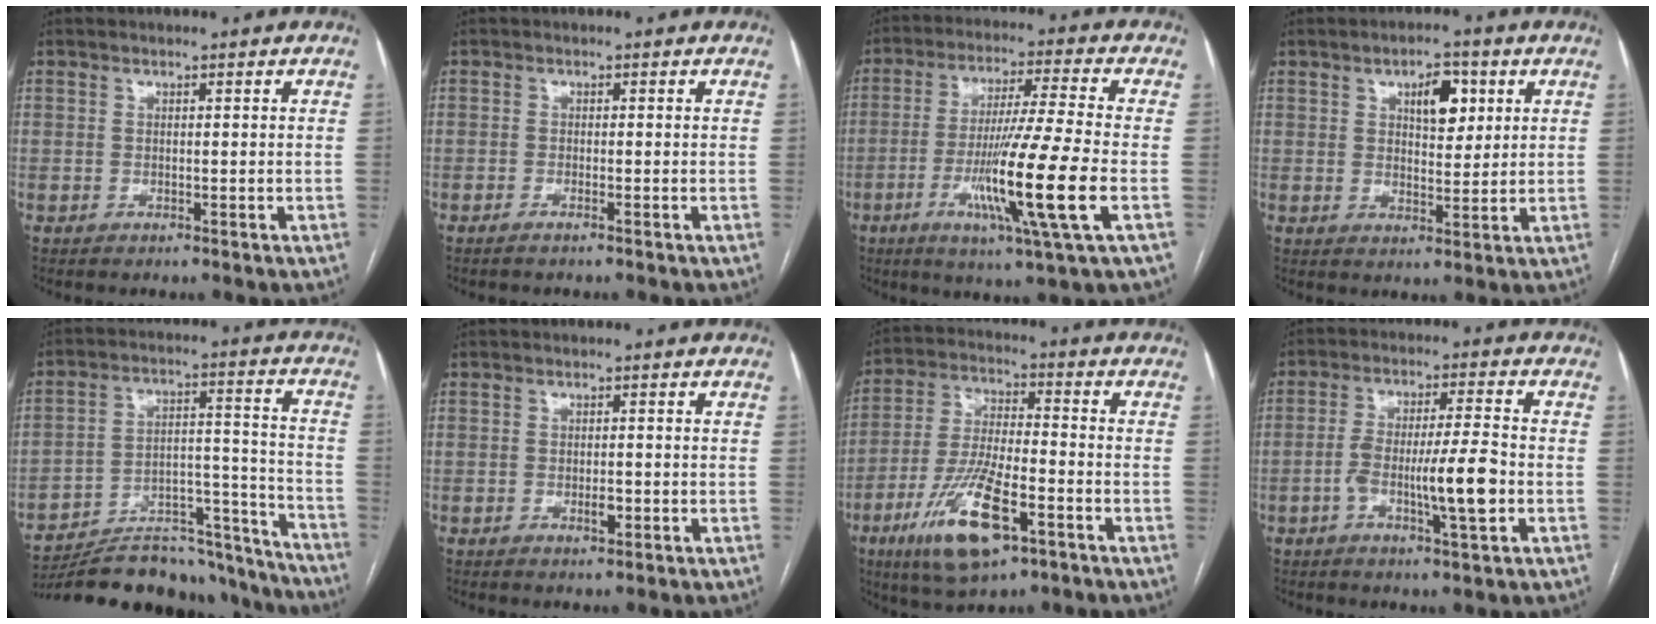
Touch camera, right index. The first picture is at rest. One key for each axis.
{"total": 0.9, "fx": -0.7, "fy": -0.1, "fz": 0.5, "tx": -0.011, "ty": 0.000, "tz": -0.013}
{"total": 15.5, "fx": -4.4, "fy": -1.3, "fz": 14.8, "tx": -0.279, "ty": -0.026, "tz": -0.083}
{"total": 5.9, "fx": 2.4, "fy": 2.7, "fz": 4.7, "tx": -0.073, "ty": 0.007, "tz": 0.039}
{"total": 25.6, "fx": -23.8, "fy": 5.2, "fz": 7.6, "tx": -0.093, "ty": 0.024, "tz": -0.346}
{"total": 1.7, "fx": -0.6, "fy": 0.6, "fz": 1.5, "tx": -0.026, "ty": -0.002, "tz": -0.007}
{"total": 14.5, "fx": -7.1, "fy": 3.7, "fz": 12.2, "tx": -0.246, "ty": -0.016, "tz": -0.122}
{"total": 9.6, "fx": -2.7, "fy": 0.7, "fz": 9.2, "tx": -0.165, "ty": 0.005, "tz": -0.046}